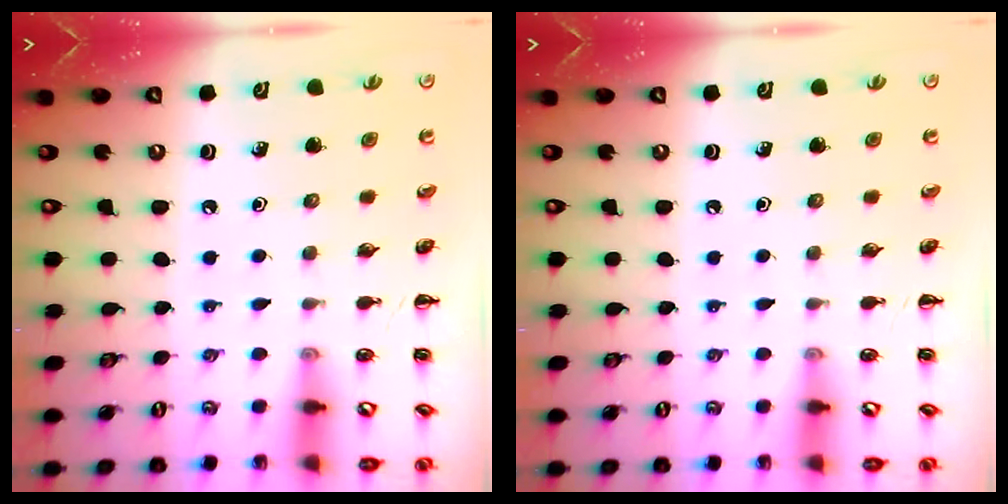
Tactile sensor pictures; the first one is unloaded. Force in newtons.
{"total": 0.0}